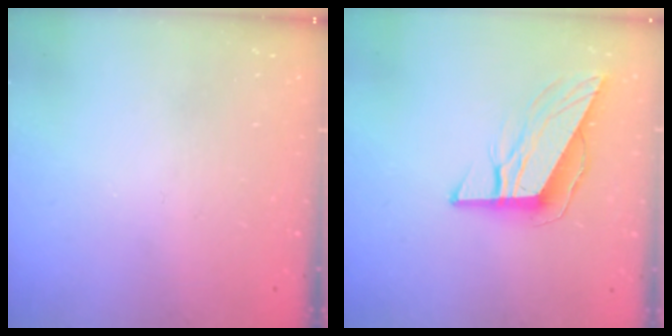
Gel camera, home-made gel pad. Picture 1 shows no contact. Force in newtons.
{"total": 10.3, "press": 10.2, "slide": 1.9}